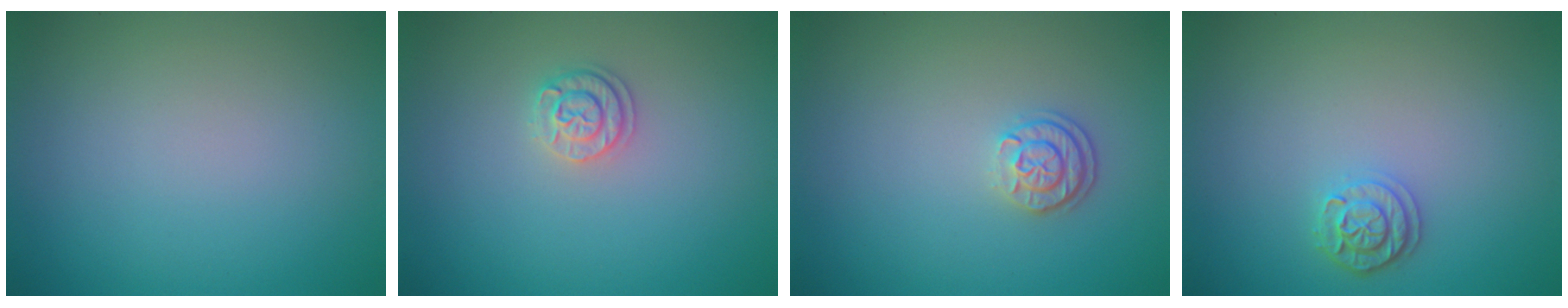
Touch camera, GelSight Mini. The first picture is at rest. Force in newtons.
{"total": 1.7, "press": 1.7, "slide": 0.5}
{"total": 1.8, "press": 1.5, "slide": 0.9}
{"total": 2.0, "press": 1.9, "slide": 0.5}